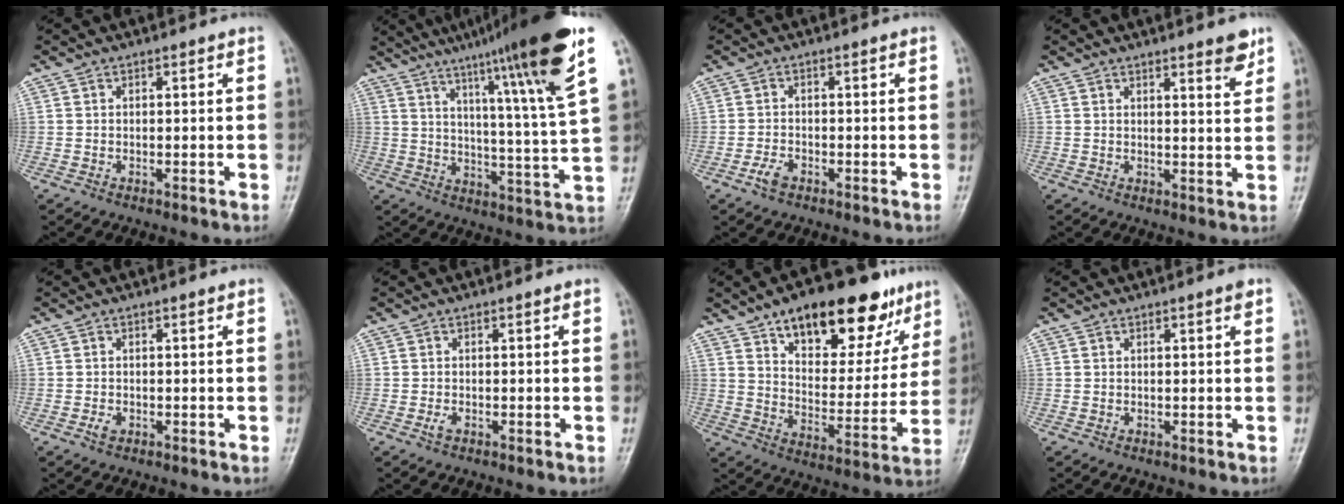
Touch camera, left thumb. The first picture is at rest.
{"total": 21.2, "force": [12.7, 0.8, 17.0], "torque": [-0.237, -0.048, 0.180]}
{"total": 2.4, "force": [-1.4, 1.3, 1.4], "torque": [-0.033, 0.006, -0.027]}
{"total": 4.1, "force": [2.9, 0.7, 2.8], "torque": [-0.030, -0.023, 0.039]}
{"total": 1.2, "force": [-0.4, 0.8, 0.7], "torque": [-0.015, 0.000, -0.008]}
{"total": 1.1, "force": [-0.3, 0.6, 0.9], "torque": [-0.017, 0.000, -0.004]}
{"total": 22.1, "force": [13.4, 10.3, 14.2], "torque": [-0.153, -0.041, 0.207]}
{"total": 1.0, "force": [0.5, 0.0, 0.8], "torque": [-0.011, -0.001, 0.005]}